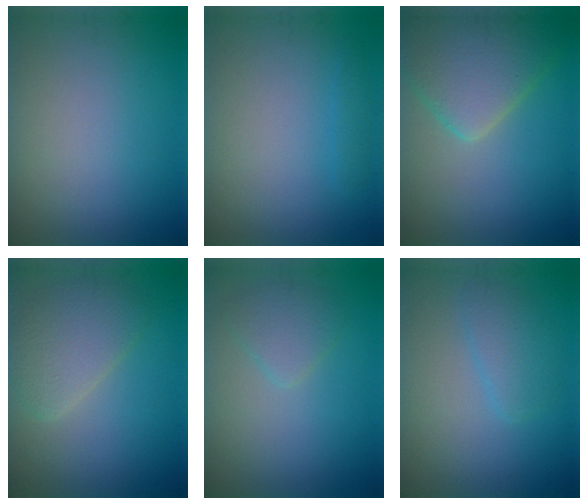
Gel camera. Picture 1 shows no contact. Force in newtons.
{"total": 1.0, "press": 1.0, "slide": 0.1}
{"total": 6.9, "press": 6.8, "slide": 0.5}
{"total": 3.9, "press": 3.8, "slide": 0.2}
{"total": 2.0, "press": 2.0, "slide": 0.2}
{"total": 2.1, "press": 2.1, "slide": 0.2}